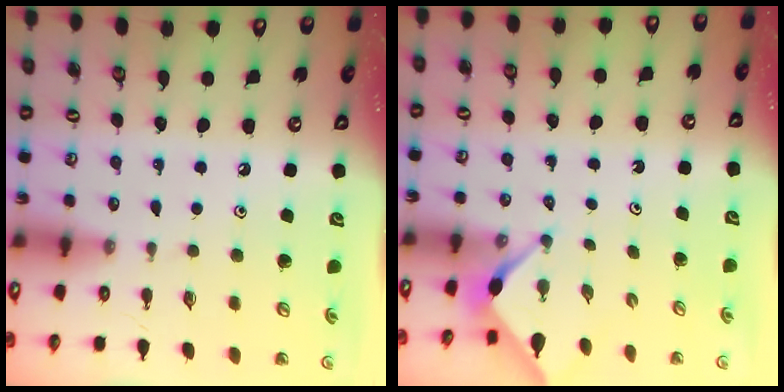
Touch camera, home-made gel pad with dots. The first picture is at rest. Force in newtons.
{"total": 3.0, "press": 2.9, "slide": 0.3}